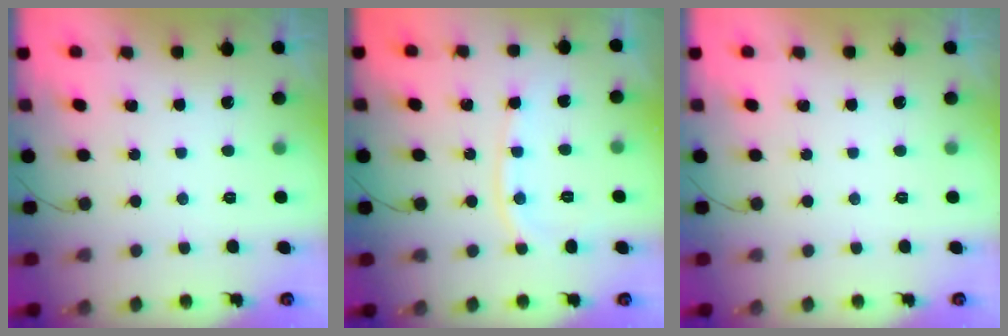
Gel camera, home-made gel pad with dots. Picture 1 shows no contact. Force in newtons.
{"total": 7.8, "press": 7.7, "slide": 0.4}
{"total": 0.0}